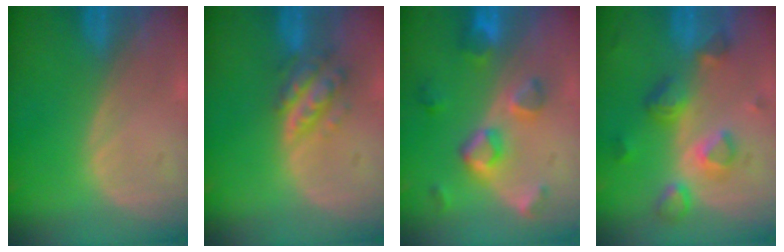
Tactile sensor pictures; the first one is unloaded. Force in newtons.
{"total": 5.6, "press": 5.2, "slide": 2.1}
{"total": 7.7, "press": 7.0, "slide": 3.2}
{"total": 7.7, "press": 6.9, "slide": 3.5}